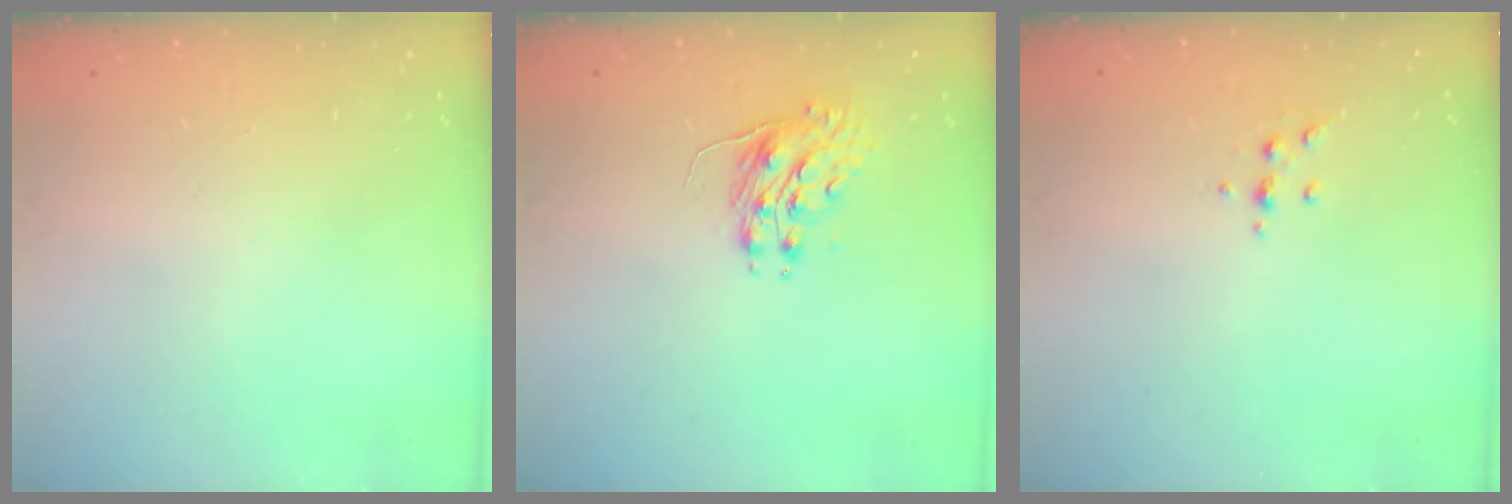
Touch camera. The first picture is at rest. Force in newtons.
{"total": 8.0, "press": 8.0, "slide": 0.2}
{"total": 3.6, "press": 3.5, "slide": 0.9}